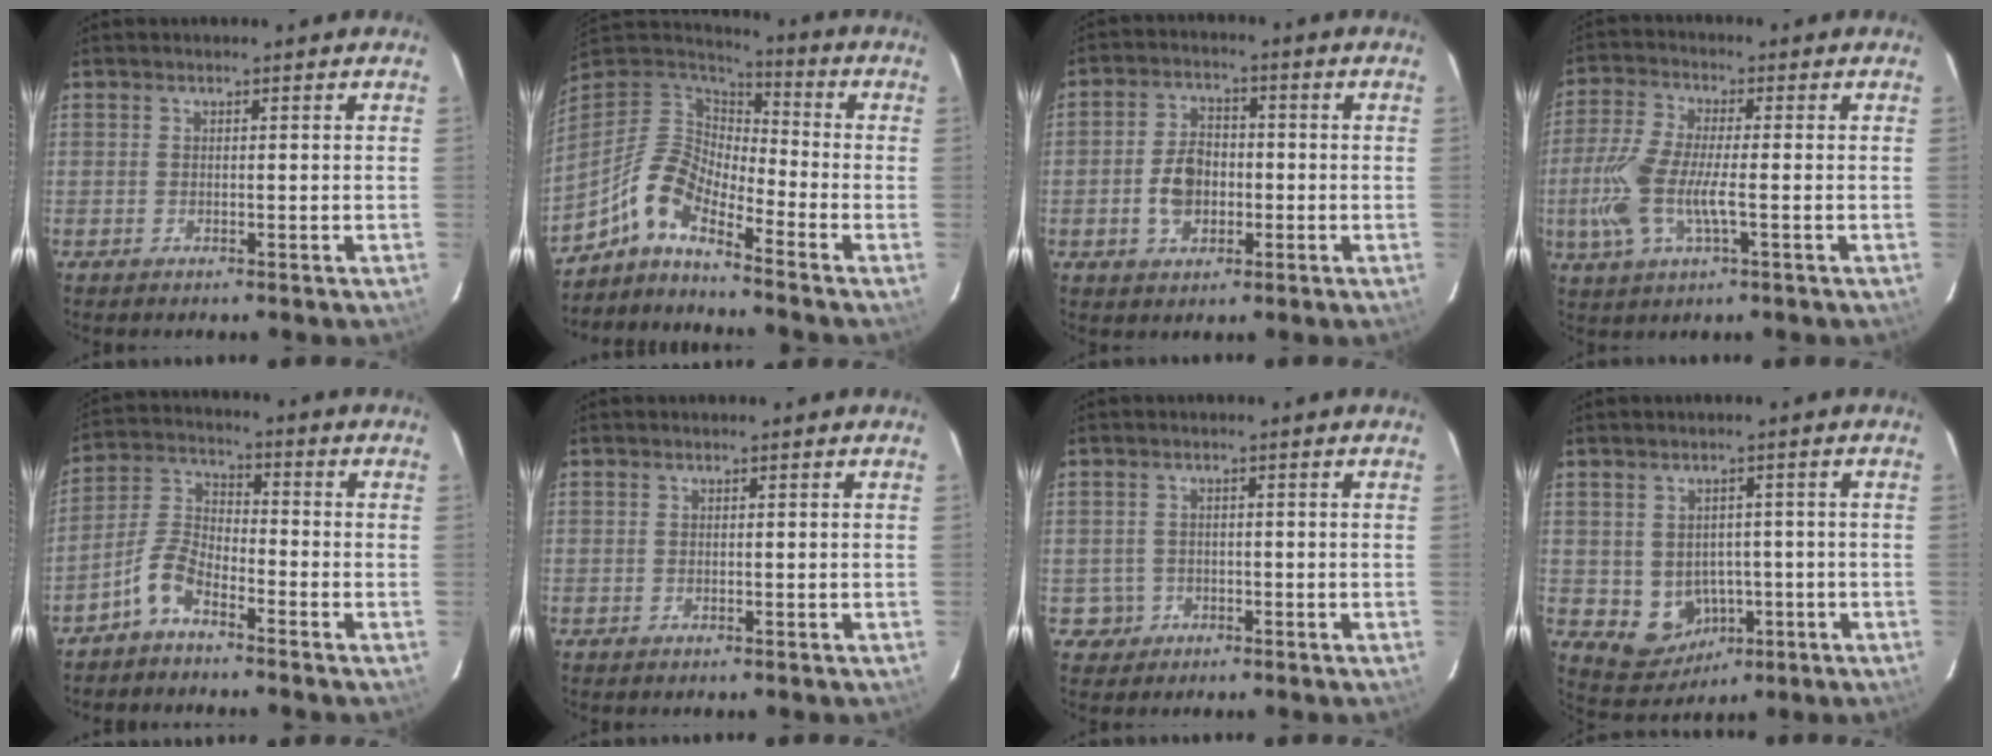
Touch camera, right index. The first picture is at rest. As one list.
[{"total": 9.9, "force": [-7.2, 3.0, 6.0], "torque": [-0.125, 0.016, -0.159]}, {"total": 7.2, "force": [-1.5, 5.0, 4.9], "torque": [-0.096, 0.017, -0.020]}, {"total": 10.8, "force": [-2.4, 3.3, 10.0], "torque": [-0.227, -0.004, -0.048]}, {"total": 6.4, "force": [-4.5, 2.5, 3.7], "torque": [-0.088, 0.018, -0.097]}, {"total": 0.0}, {"total": 3.1, "force": [-0.9, 3.0, 0.0], "torque": [-0.003, 0.013, -0.010]}, {"total": 7.3, "force": [-1.4, 6.6, 2.7], "torque": [-0.067, 0.005, 0.006]}]